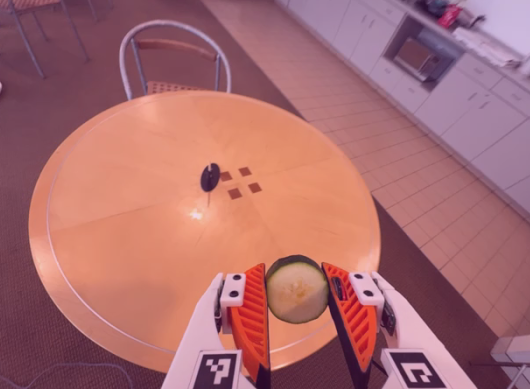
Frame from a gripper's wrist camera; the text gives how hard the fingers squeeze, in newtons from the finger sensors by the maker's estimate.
{"total": 8.2, "left": 8.1, "right": 8.3}